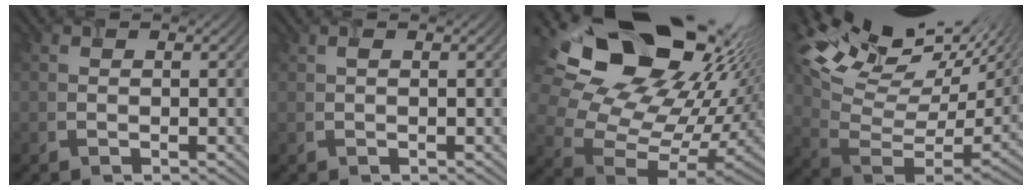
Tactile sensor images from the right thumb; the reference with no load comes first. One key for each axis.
{"total": 0.6, "fx": 0.2, "fy": 0.1, "fz": 0.5, "tx": -0.013, "ty": 0.005, "tz": 0.005}
{"total": 20.1, "fx": 10.3, "fy": 12.5, "fz": 11.9, "tx": -0.220, "ty": 0.008, "tz": 0.192}
{"total": 17.3, "fx": 11.1, "fy": 7.2, "fz": 11.2, "tx": -0.232, "ty": 0.020, "tz": 0.186}